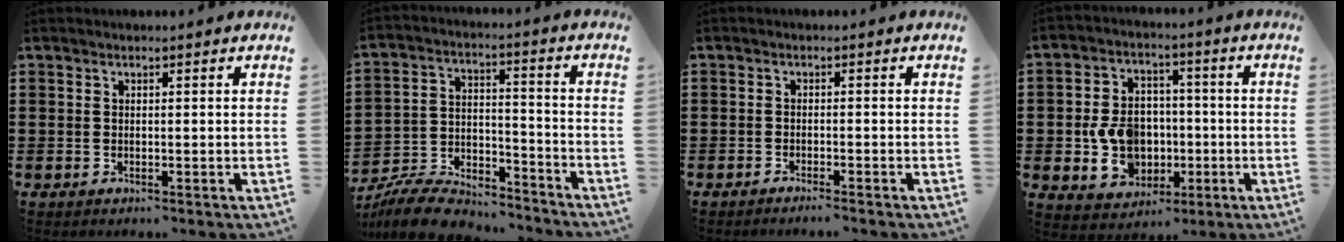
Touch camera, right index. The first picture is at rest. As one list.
[{"total": 8.4, "force": [-7.9, 2.0, 2.3], "torque": [-0.043, 0.021, -0.153]}, {"total": 1.3, "force": [-1.2, -0.2, 0.3], "torque": [-0.006, 0.001, -0.024]}, {"total": 9.0, "force": [-1.2, 7.4, 5.0], "torque": [-0.116, 0.018, -0.021]}]